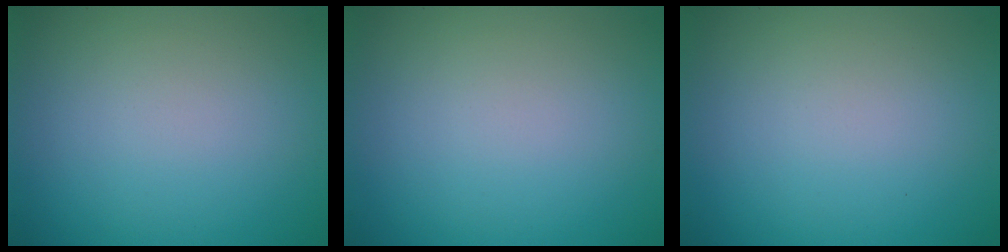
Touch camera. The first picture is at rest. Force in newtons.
{"total": 0.0}
{"total": 0.0}